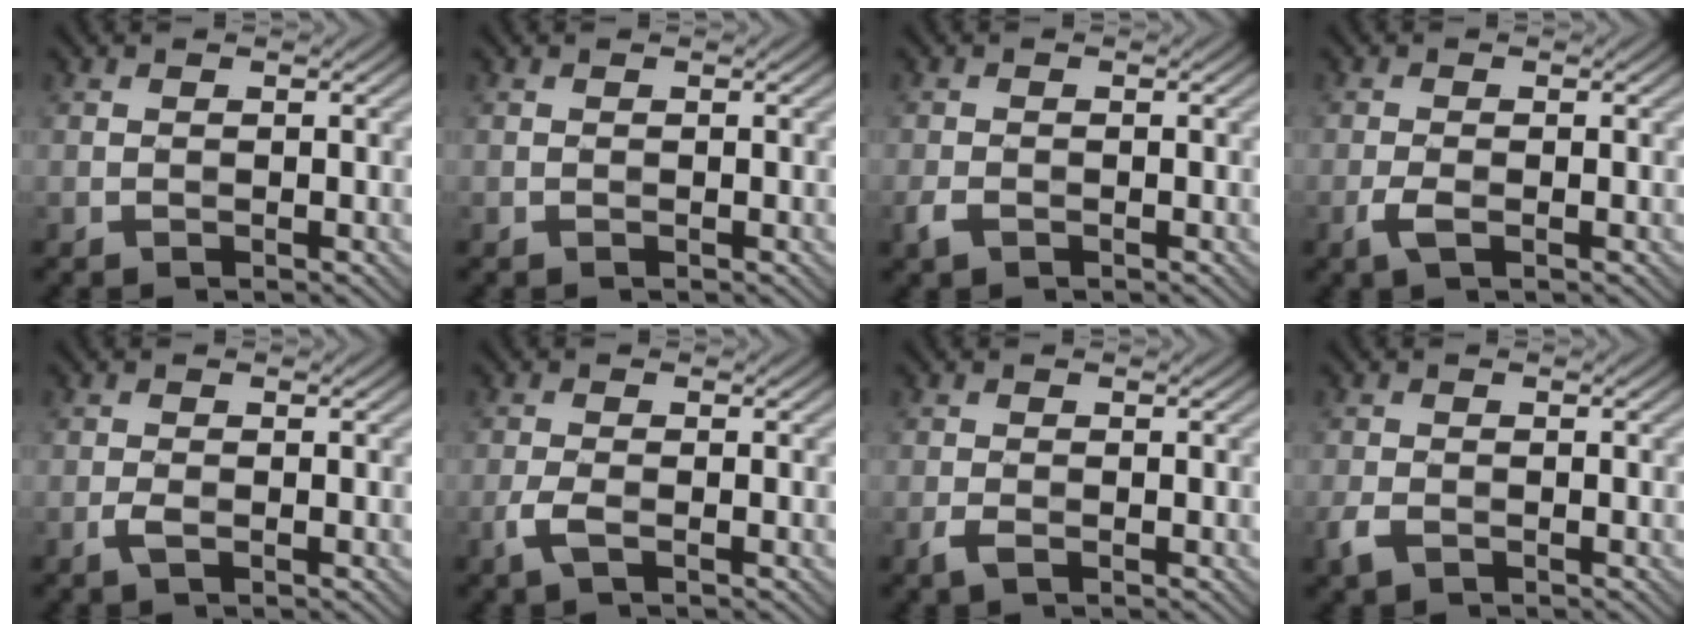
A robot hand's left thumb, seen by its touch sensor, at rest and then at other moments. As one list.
[{"total": 0.0}, {"total": 1.6, "force": [-1.0, 0.8, 1.0], "torque": [-0.027, -0.003, -0.021]}, {"total": 2.0, "force": [-0.9, 0.5, 1.7], "torque": [-0.042, 0.000, -0.023]}, {"total": 1.4, "force": [-0.7, 0.3, 1.2], "torque": [-0.030, 0.000, -0.016]}, {"total": 2.5, "force": [-1.2, 0.6, 2.1], "torque": [-0.054, 0.001, -0.030]}, {"total": 1.4, "force": [-0.8, 0.4, 1.1], "torque": [-0.029, -0.002, -0.018]}, {"total": 2.2, "force": [-1.3, 1.2, 1.4], "torque": [-0.040, -0.005, -0.028]}]